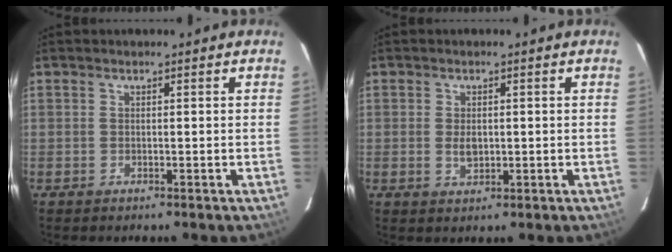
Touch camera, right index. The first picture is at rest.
{"total": 3.0, "force": [-0.2, 1.9, 2.3], "torque": [-0.041, -0.002, -0.002]}